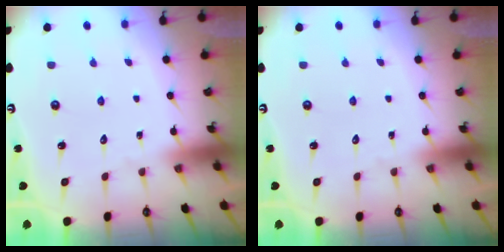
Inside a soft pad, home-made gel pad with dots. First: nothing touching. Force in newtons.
{"total": 0.0}